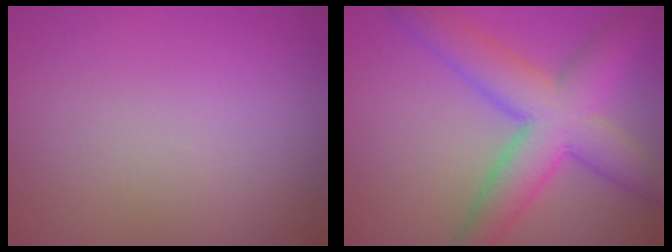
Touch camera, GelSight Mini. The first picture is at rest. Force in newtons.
{"total": 8.0, "press": 8.0, "slide": 0.2}